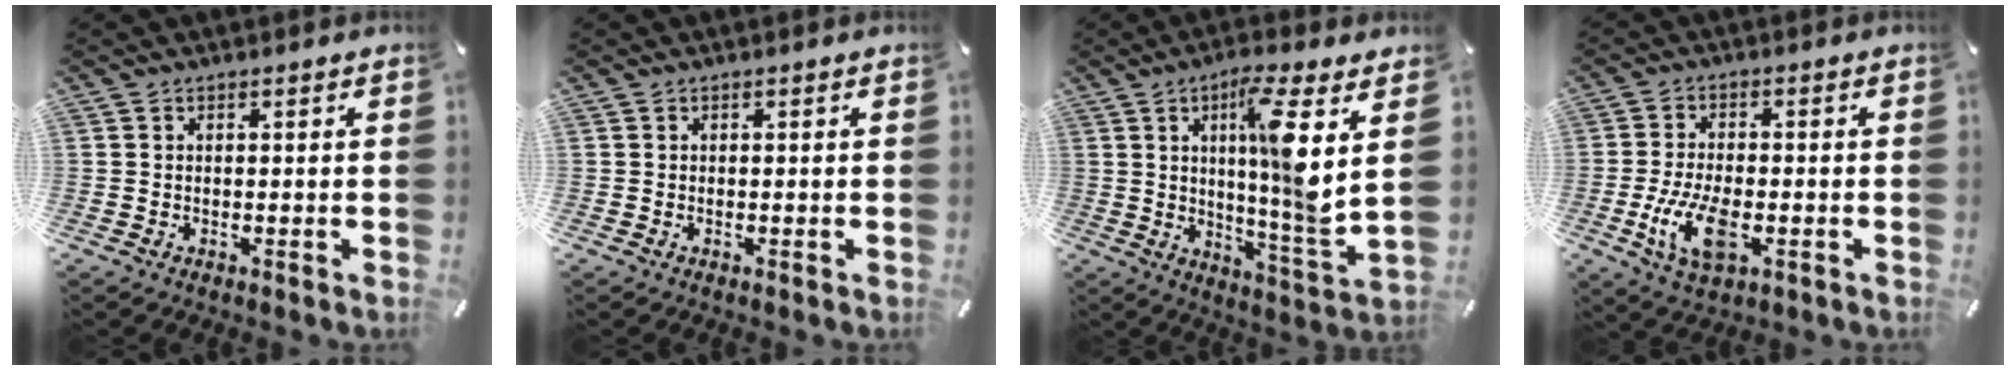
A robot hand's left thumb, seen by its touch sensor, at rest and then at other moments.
{"total": 0.0}
{"total": 13.3, "force": [4.1, 0.6, 12.6], "torque": [-0.207, -0.023, 0.059]}
{"total": 10.5, "force": [-3.1, 5.2, 8.6], "torque": [-0.194, -0.009, -0.054]}